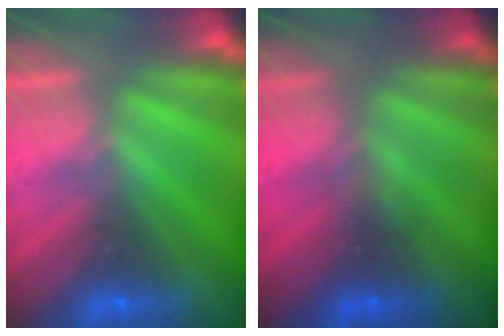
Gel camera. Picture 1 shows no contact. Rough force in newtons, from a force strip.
{"total": 1.2}